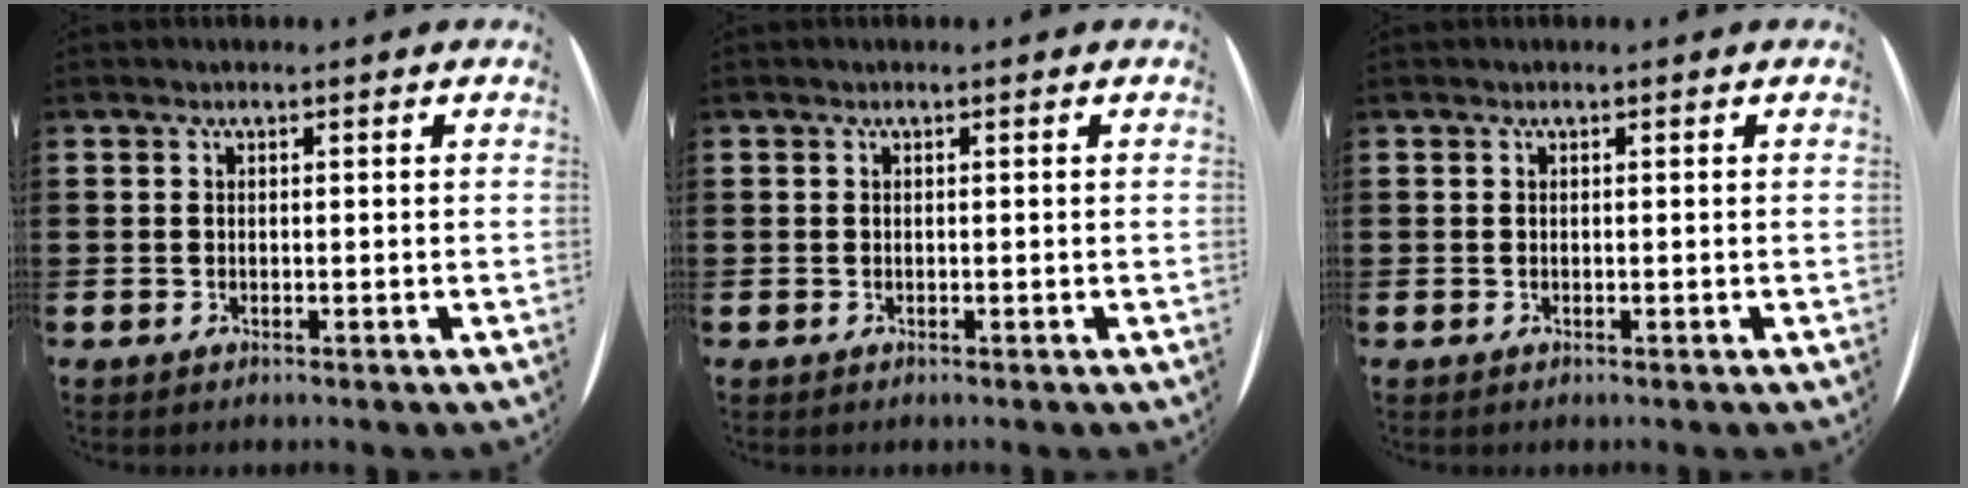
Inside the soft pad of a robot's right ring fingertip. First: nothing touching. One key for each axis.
{"total": 0.0}
{"total": 0.0}